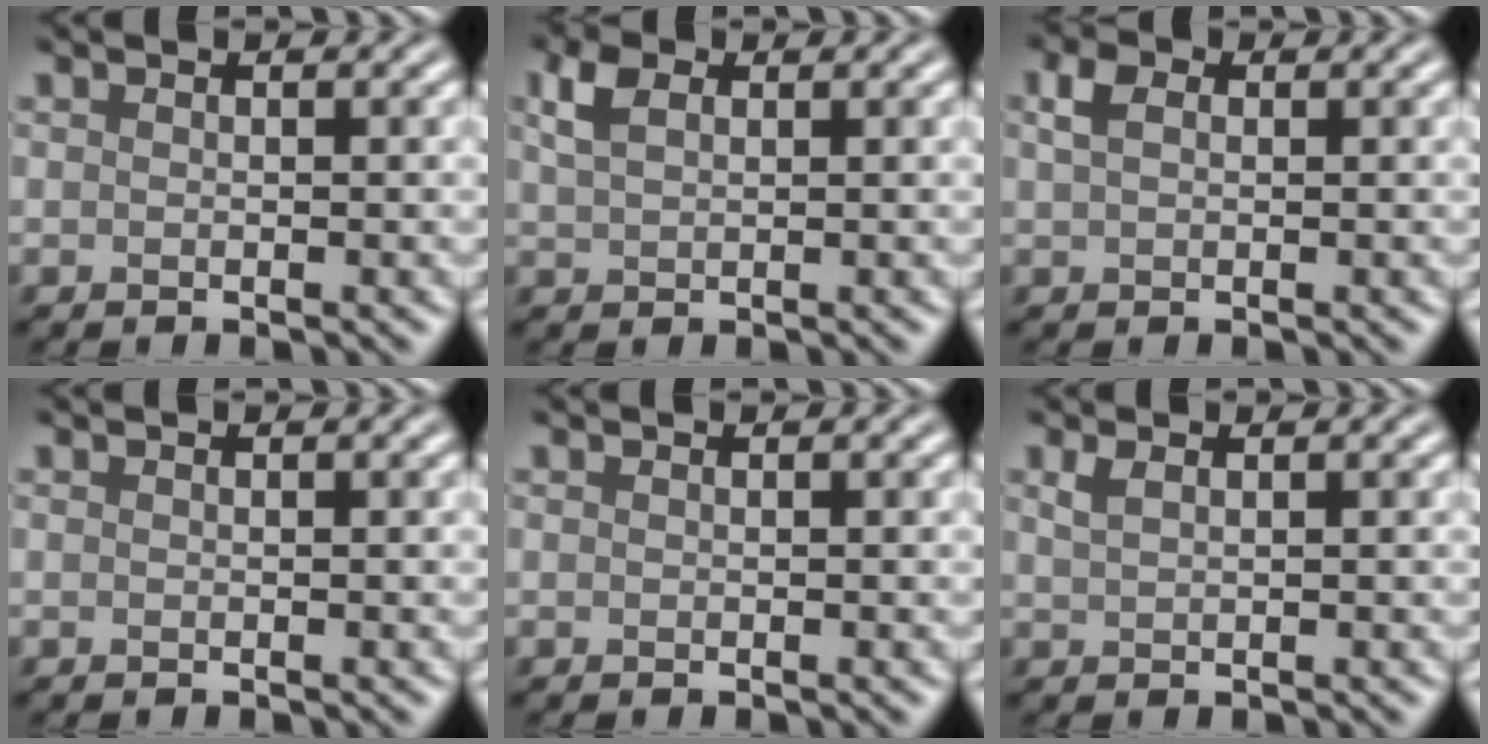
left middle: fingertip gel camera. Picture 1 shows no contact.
{"total": 2.8, "force": [1.4, 1.6, 1.8], "torque": [-0.044, 0.006, 0.028]}
{"total": 2.0, "force": [0.8, 1.3, 1.3], "torque": [-0.027, 0.007, 0.011]}
{"total": 0.0}
{"total": 0.0}
{"total": 1.1, "force": [0.7, 0.4, 0.8], "torque": [-0.019, 0.002, 0.018]}